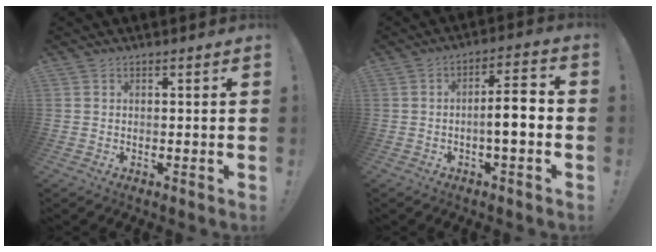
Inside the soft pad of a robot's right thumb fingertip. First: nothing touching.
{"total": 8.2, "force": [-1.7, 1.7, 7.8], "torque": [-0.123, 0.009, -0.033]}